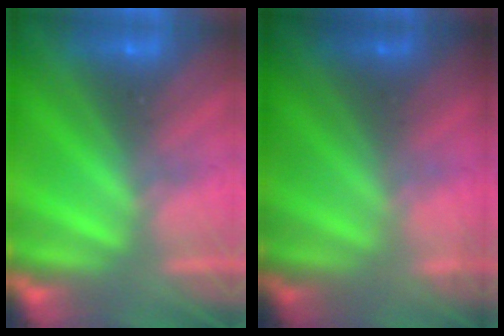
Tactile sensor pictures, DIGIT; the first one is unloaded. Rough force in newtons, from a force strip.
{"total": 1.9}